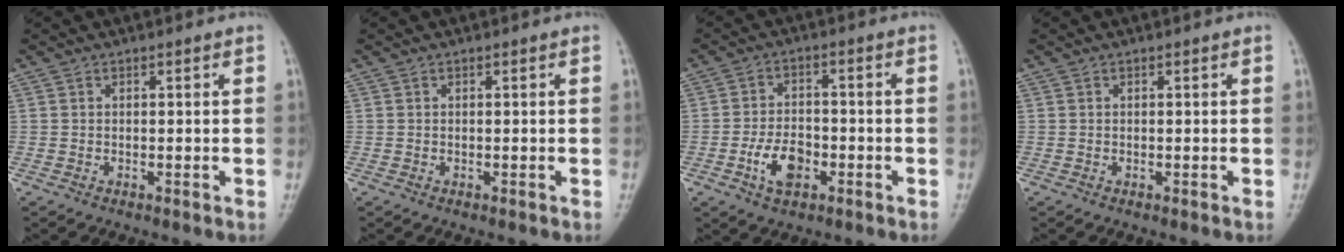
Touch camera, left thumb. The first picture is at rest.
{"total": 0.0}
{"total": 6.9, "force": [-2.7, 4.1, 4.8], "torque": [-0.073, 0.015, -0.051]}
{"total": 0.0}